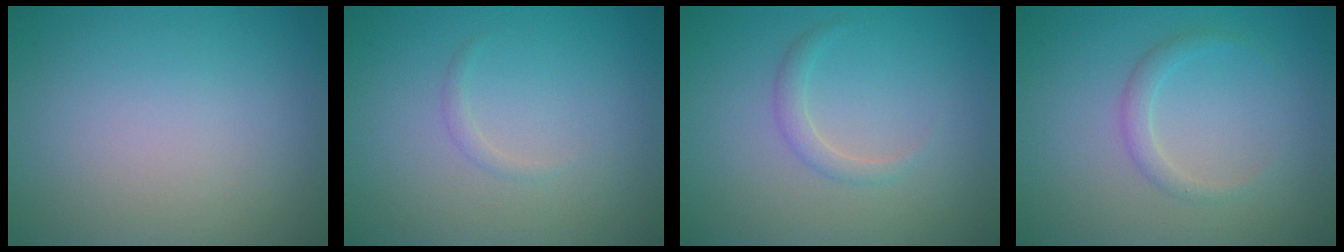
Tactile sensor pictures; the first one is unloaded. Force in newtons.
{"total": 0.6, "press": 0.6, "slide": 0.0}
{"total": 1.3, "press": 1.2, "slide": 0.1}
{"total": 1.5, "press": 1.5, "slide": 0.2}